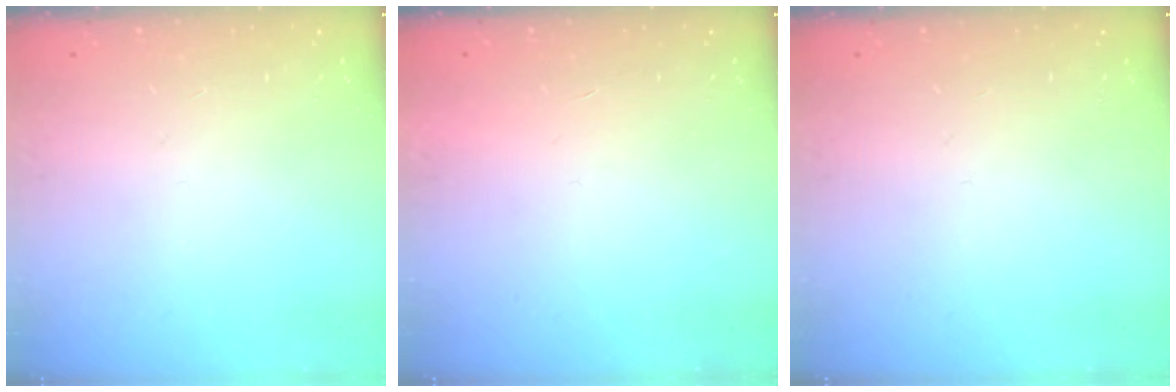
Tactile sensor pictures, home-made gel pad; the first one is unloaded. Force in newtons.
{"total": 1.7, "press": 1.7, "slide": 0.1}
{"total": 0.0}